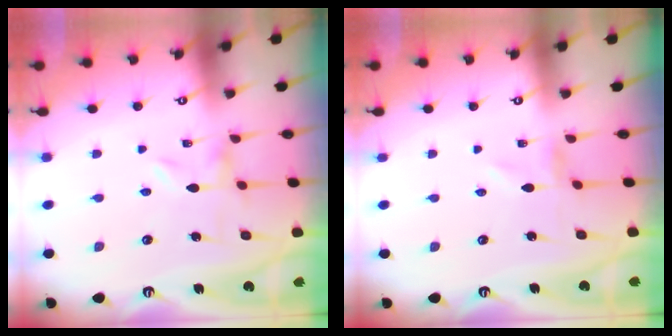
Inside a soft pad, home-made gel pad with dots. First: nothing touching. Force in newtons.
{"total": 0.0}